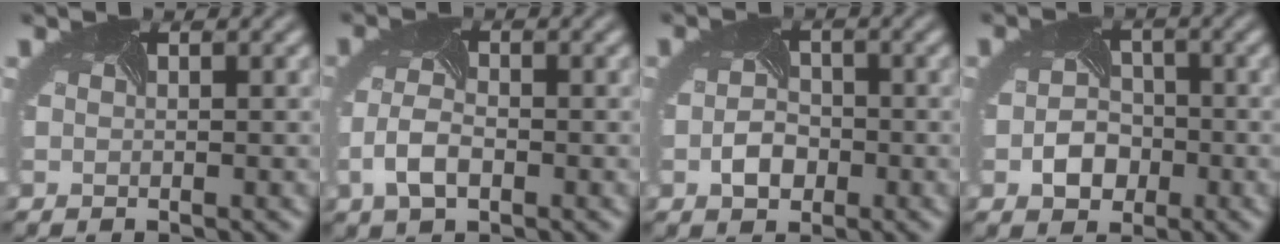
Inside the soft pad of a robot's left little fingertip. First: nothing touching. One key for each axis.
{"total": 3.2, "fx": -1.2, "fy": 1.8, "fz": 2.4, "tx": -0.061, "ty": -0.006, "tz": -0.026}
{"total": 2.5, "fx": -0.9, "fy": 1.8, "fz": 1.5, "tx": -0.032, "ty": -0.003, "tz": -0.021}
{"total": 3.4, "fx": -1.2, "fy": 2.7, "fz": 1.6, "tx": -0.026, "ty": -0.005, "tz": -0.024}